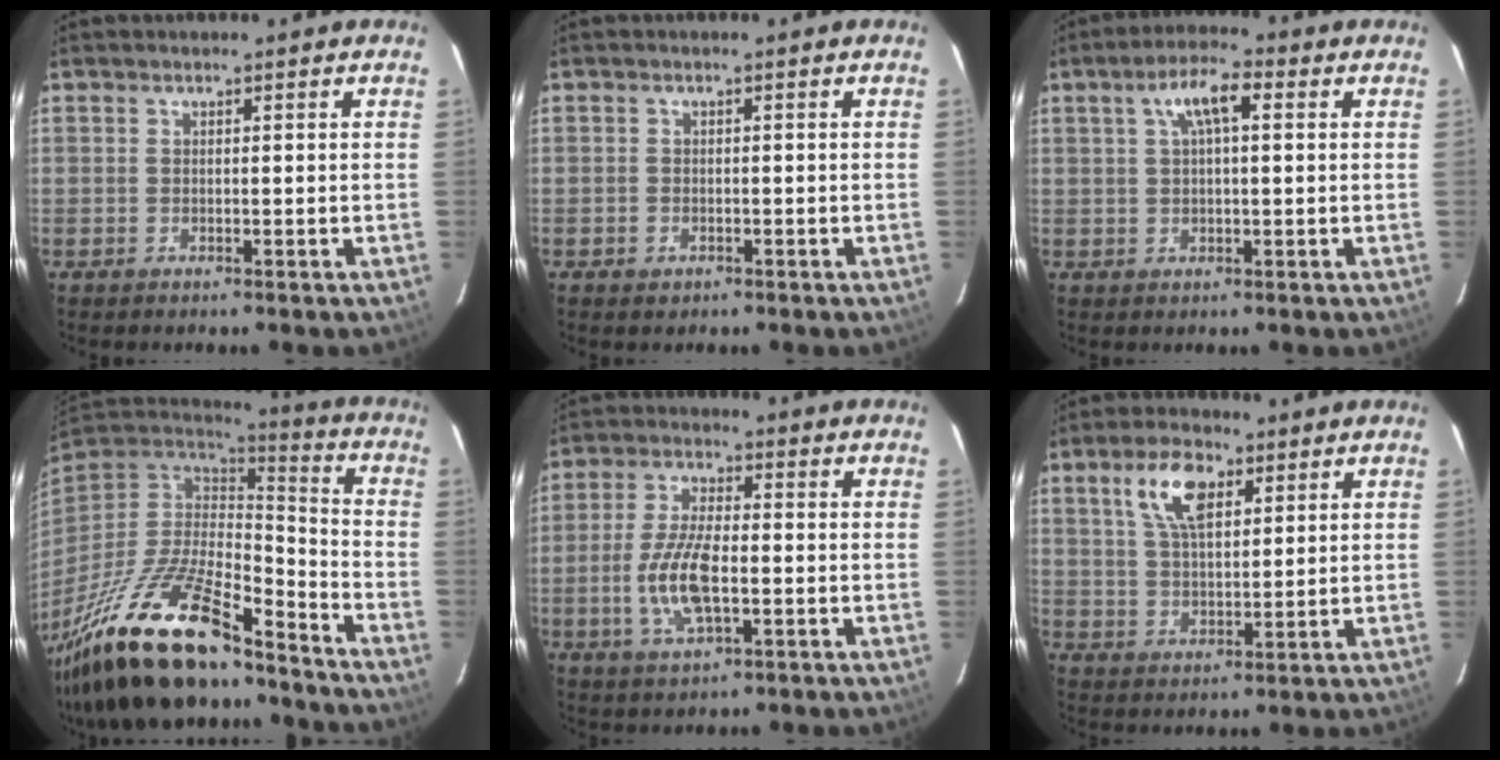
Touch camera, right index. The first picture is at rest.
{"total": 1.6, "force": [-0.9, 1.3, 0.4], "torque": [-0.008, 0.000, -0.012]}
{"total": 6.6, "force": [2.2, 2.1, 5.8], "torque": [-0.109, 0.019, 0.040]}
{"total": 27.9, "force": [-19.7, 8.6, 17.8], "torque": [-0.347, -0.045, -0.332]}
{"total": 10.4, "force": [-2.3, 4.1, 9.3], "torque": [-0.193, -0.001, -0.044]}
{"total": 9.0, "force": [4.2, 4.2, 6.7], "torque": [-0.126, 0.018, 0.080]}